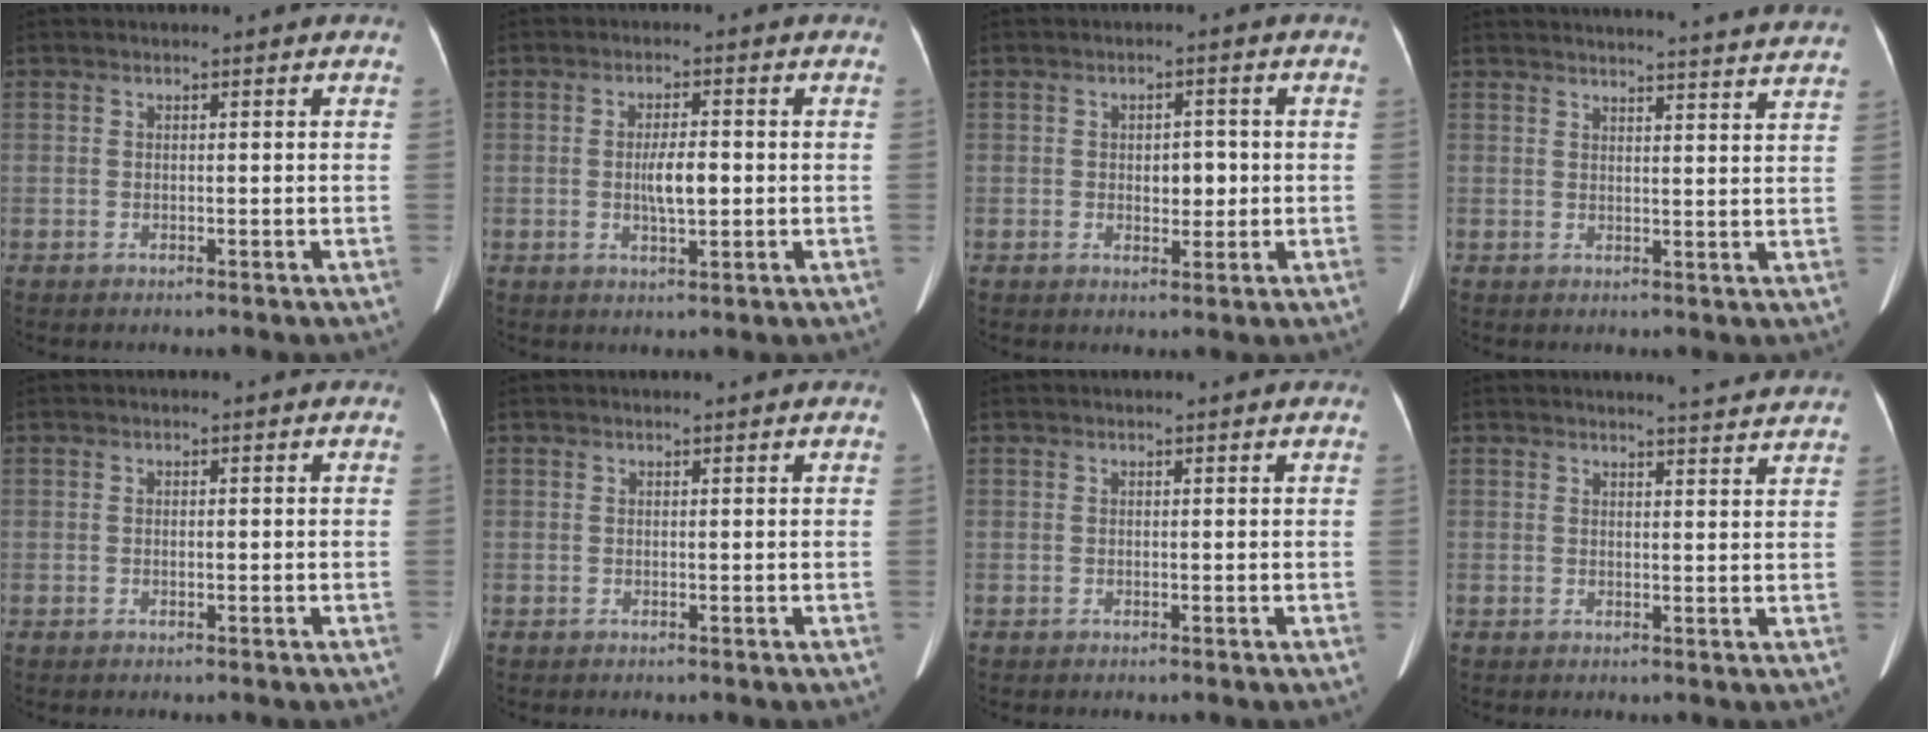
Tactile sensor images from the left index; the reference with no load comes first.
{"total": 4.4, "force": [-0.3, 1.1, 4.2], "torque": [-0.079, -0.001, -0.005]}
{"total": 3.5, "force": [-0.1, 2.0, 2.8], "torque": [-0.037, 0.005, 0.003]}
{"total": 21.2, "force": [20.5, 0.3, 5.3], "torque": [-0.066, -0.030, 0.237]}
{"total": 0.5, "force": [-0.1, 0.2, 0.5], "torque": [-0.009, -0.001, -0.001]}
{"total": 0.9, "force": [0.8, 0.0, 0.3], "torque": [-0.006, 0.008, 0.011]}
{"total": 0.6, "force": [0.6, 0.0, 0.1], "torque": [-0.005, 0.000, 0.003]}
{"total": 5.7, "force": [5.6, -0.3, 1.2], "torque": [-0.024, -0.006, 0.052]}